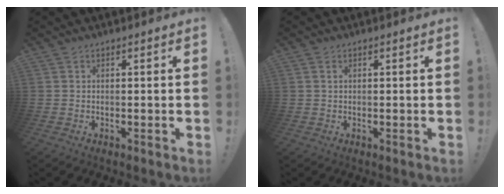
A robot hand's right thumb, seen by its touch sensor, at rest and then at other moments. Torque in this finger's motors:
{"motor_torque": [0.16, 0.09, -0.01, -0.06, 0.06]}